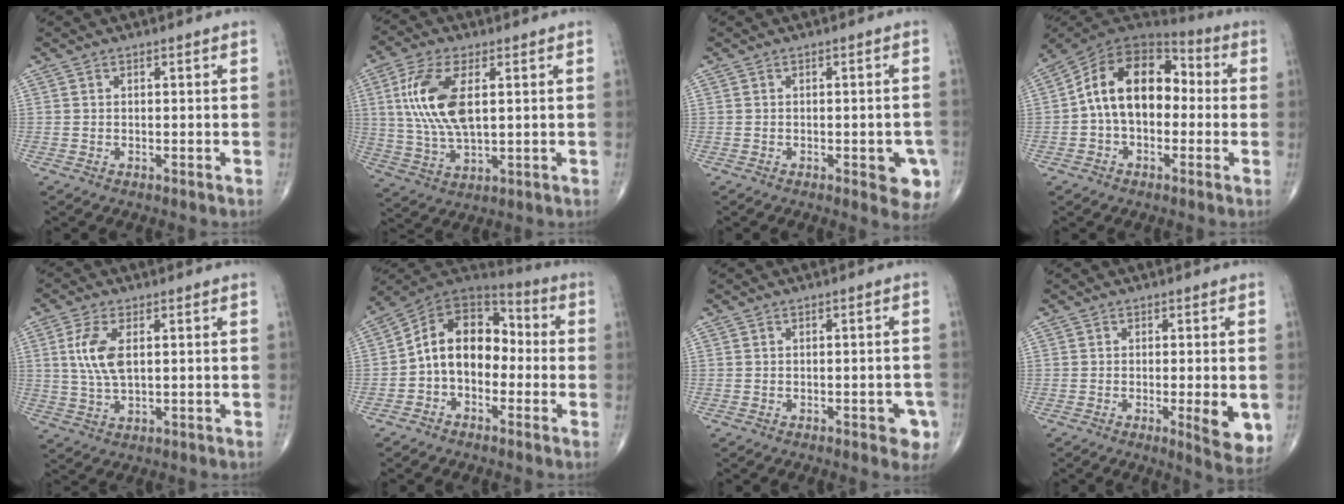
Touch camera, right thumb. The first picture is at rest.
{"total": 13.3, "force": [2.9, 6.0, 11.5], "torque": [-0.244, -0.006, 0.061]}
{"total": 6.2, "force": [-2.1, 2.5, 5.3], "torque": [-0.040, -0.002, -0.019]}
{"total": 16.3, "force": [0.0, 10.8, 12.2], "torque": [-0.175, 0.049, -0.014]}
{"total": 7.5, "force": [1.6, 3.6, 6.3], "torque": [-0.142, -0.004, 0.035]}
{"total": 13.5, "force": [-1.6, 9.6, 9.4], "torque": [-0.125, 0.054, -0.043]}
{"total": 3.8, "force": [-1.6, 1.8, 3.0], "torque": [-0.016, 0.005, -0.016]}
{"total": 6.9, "force": [-1.3, 1.7, 6.6], "torque": [-0.086, -0.017, -0.015]}